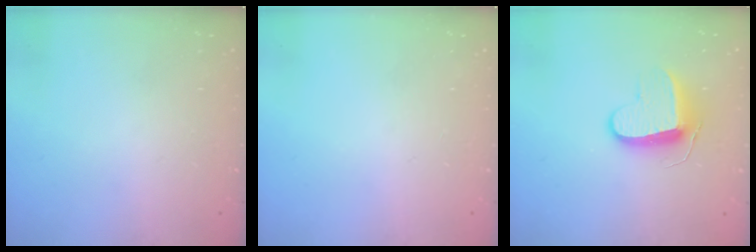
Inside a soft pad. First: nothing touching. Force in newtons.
{"total": 0.0}
{"total": 9.4, "press": 9.4, "slide": 0.5}